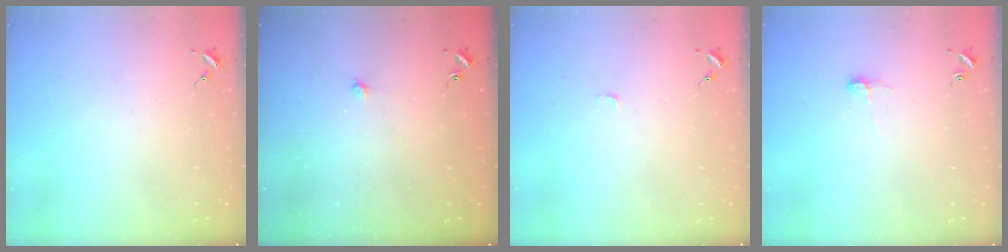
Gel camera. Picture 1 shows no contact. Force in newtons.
{"total": 5.7, "press": 5.7, "slide": 0.5}
{"total": 2.7, "press": 2.7, "slide": 0.3}
{"total": 5.6, "press": 5.6, "slide": 0.5}